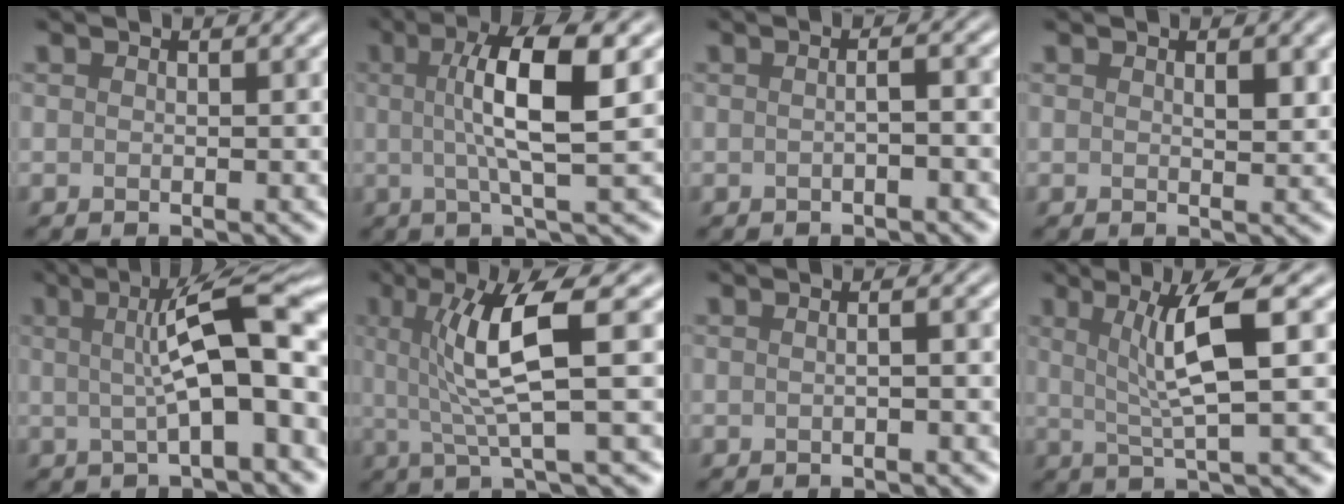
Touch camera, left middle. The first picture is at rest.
{"total": 7.3, "force": [1.1, 1.7, 7.0], "torque": [-0.111, 0.011, 0.014]}
{"total": 1.5, "force": [-0.3, 0.4, 1.4], "torque": [-0.018, 0.004, -0.009]}
{"total": 1.4, "force": [0.6, 0.5, 1.2], "torque": [-0.018, -0.004, 0.010]}
{"total": 8.9, "force": [0.9, 2.0, 8.6], "torque": [-0.108, 0.018, 0.006]}
{"total": 6.7, "force": [1.1, 1.1, 6.5], "torque": [-0.125, 0.003, 0.021]}
{"total": 1.4, "force": [0.1, 0.5, 1.3], "torque": [-0.010, -0.004, -0.008]}
{"total": 5.6, "force": [1.3, 0.9, 5.4], "torque": [-0.101, 0.006, 0.028]}